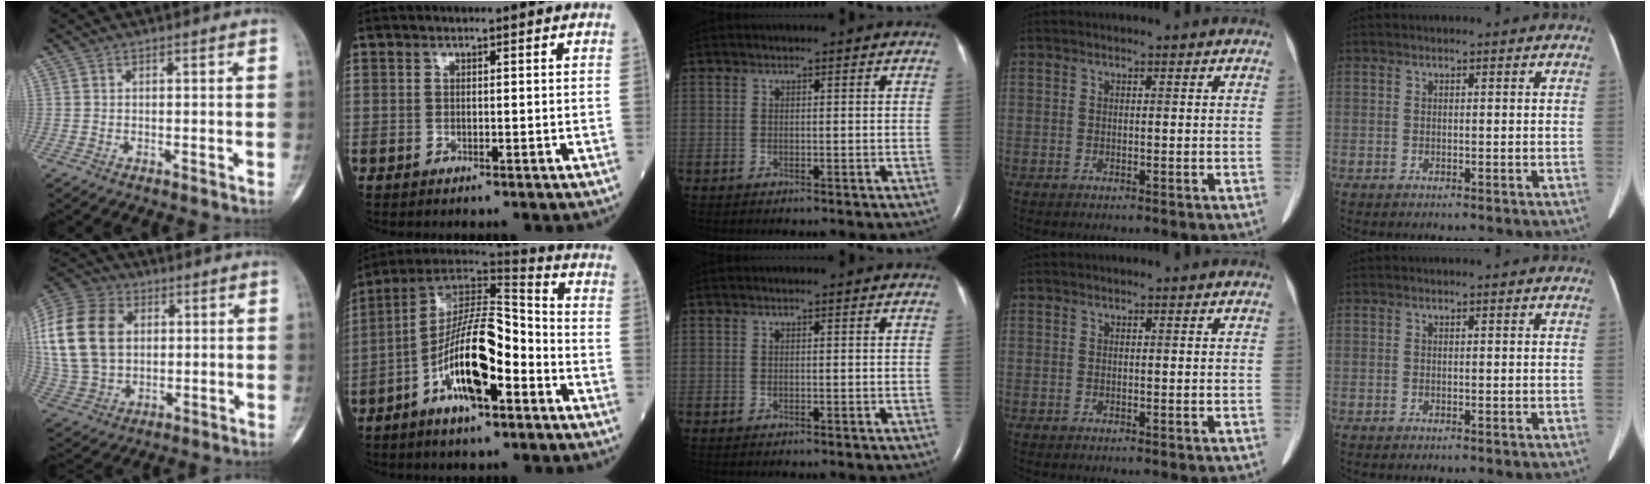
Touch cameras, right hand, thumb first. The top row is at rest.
{"thumb": {"total": 19.3, "force": [3.7, 14.1, 12.6], "torque": [-0.241, 0.006, 0.072]}, "index": {"total": 15.7, "force": [-6.0, 4.2, 13.9], "torque": [-0.257, 0.013, -0.101]}}